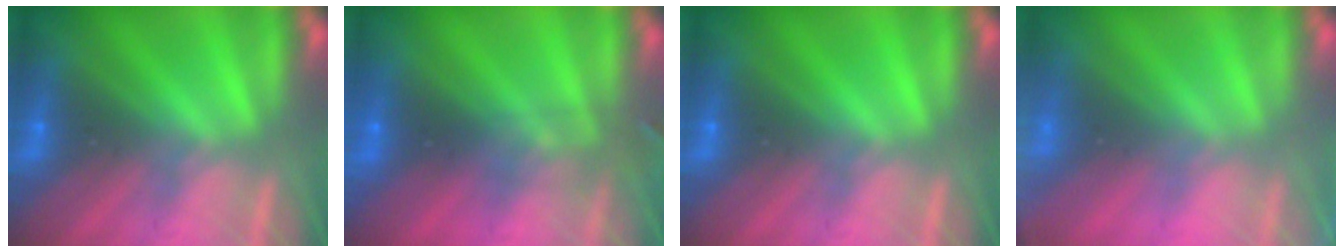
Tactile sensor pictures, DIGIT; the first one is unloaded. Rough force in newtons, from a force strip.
{"total": 2.8}
{"total": 0.0}
{"total": 3.4}